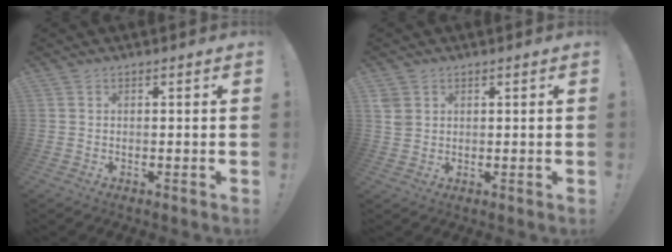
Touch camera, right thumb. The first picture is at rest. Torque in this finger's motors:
{"motor_torque": [0.44, 0.79, 0.13, 0.23, -0.04]}